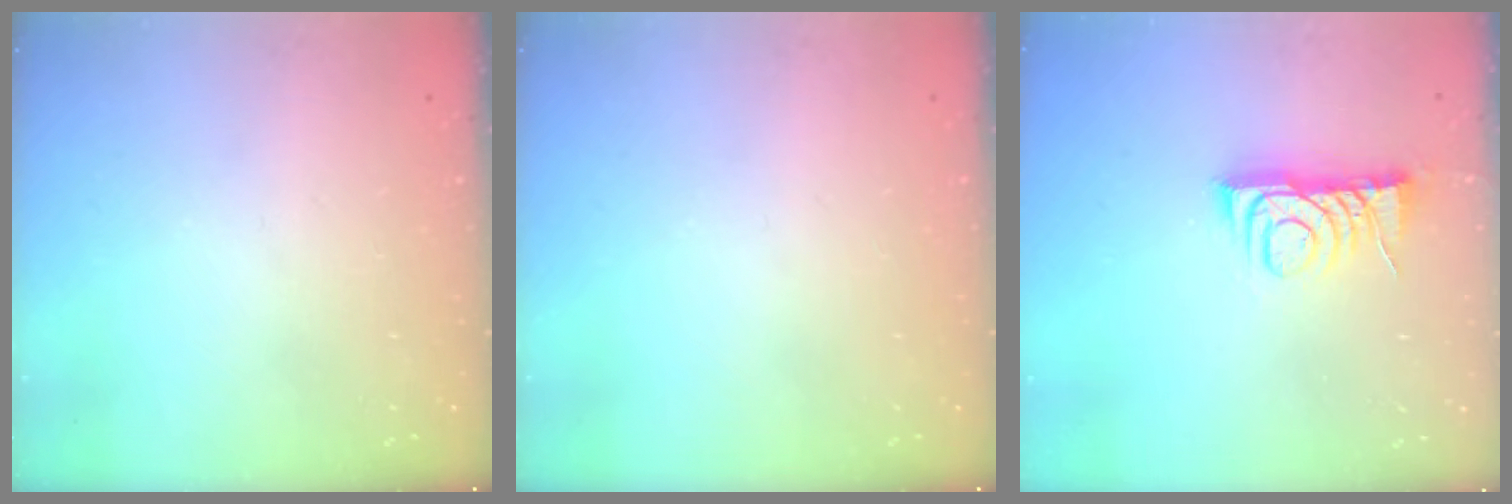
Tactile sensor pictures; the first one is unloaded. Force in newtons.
{"total": 0.0}
{"total": 8.1, "press": 8.1, "slide": 0.4}